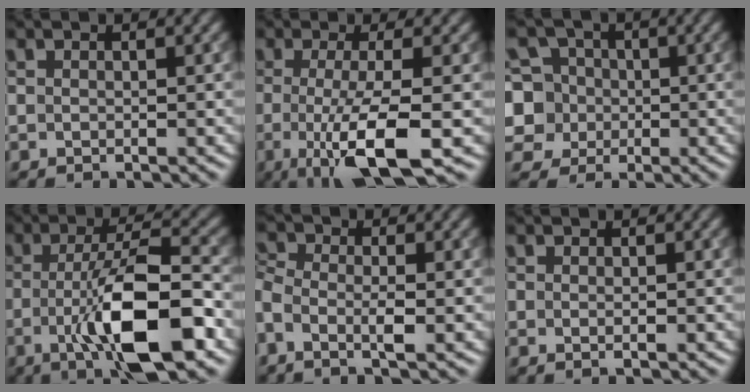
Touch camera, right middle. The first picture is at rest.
{"total": 7.9, "force": [-1.9, 1.9, 7.4], "torque": [-0.117, -0.013, -0.035]}
{"total": 8.1, "force": [-0.2, 7.6, 2.7], "torque": [-0.055, 0.026, -0.025]}
{"total": 10.1, "force": [-3.3, 2.7, 9.2], "torque": [-0.160, 0.004, -0.063]}
{"total": 3.0, "force": [-0.9, 1.0, 2.7], "torque": [-0.061, -0.004, -0.032]}
{"total": 0.6, "force": [-0.1, 0.1, 0.6], "torque": [-0.011, -0.003, -0.001]}